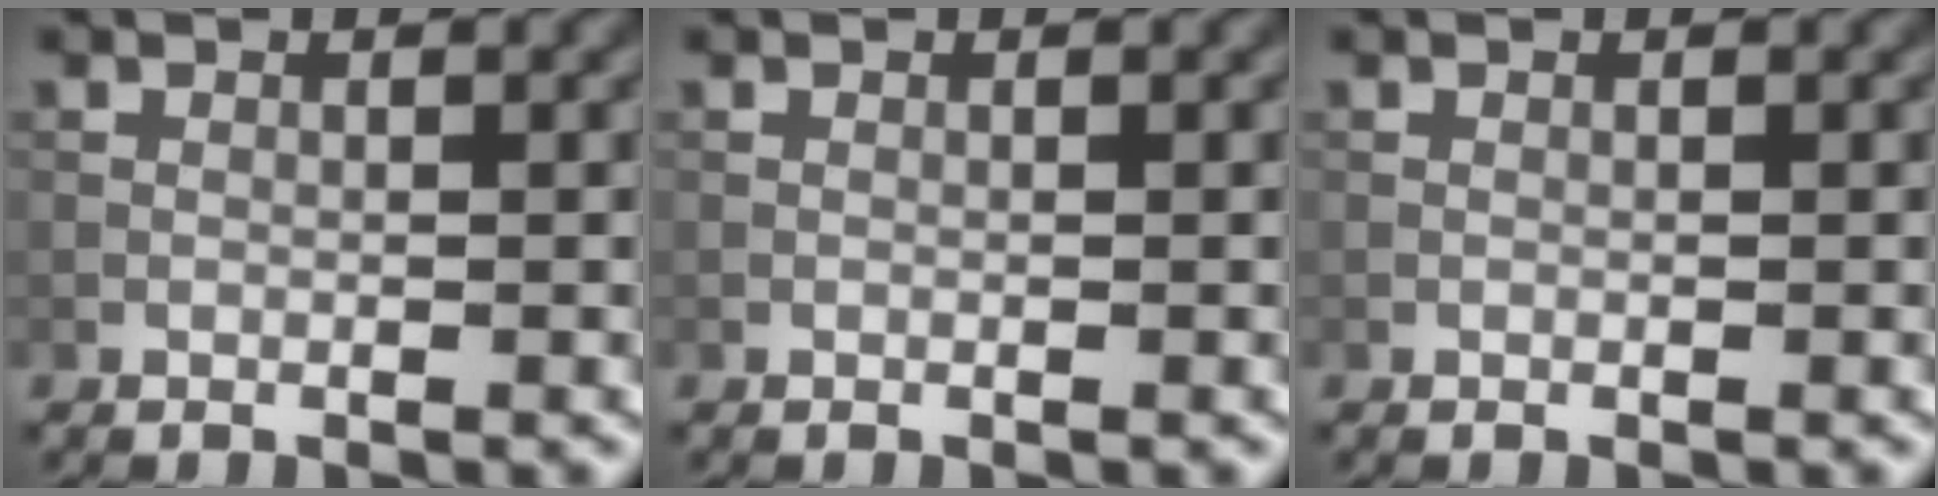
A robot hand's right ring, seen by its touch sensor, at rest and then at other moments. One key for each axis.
{"total": 0.0}
{"total": 0.0}